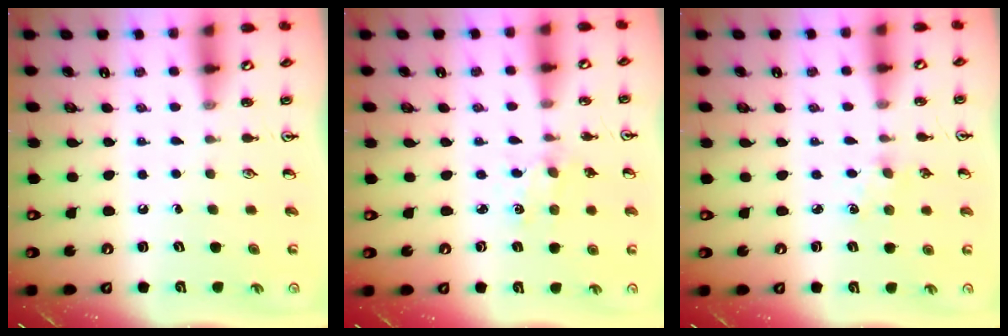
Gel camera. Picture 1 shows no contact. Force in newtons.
{"total": 1.1, "press": 1.1, "slide": 0.2}
{"total": 2.2, "press": 2.2, "slide": 0.4}